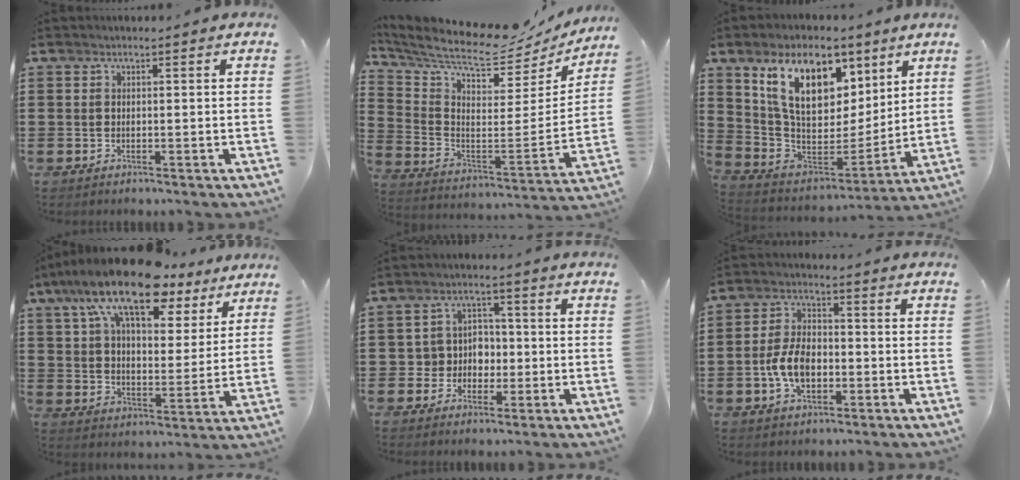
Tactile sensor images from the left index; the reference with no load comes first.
{"total": 8.3, "force": [7.5, 1.6, 3.3], "torque": [-0.096, -0.068, 0.121]}
{"total": 13.7, "force": [7.8, 7.9, 8.1], "torque": [-0.167, -0.014, 0.150]}
{"total": 15.9, "force": [11.8, 4.6, 9.6], "torque": [-0.192, -0.045, 0.206]}
{"total": 4.7, "force": [-0.9, 4.4, 1.2], "torque": [-0.042, 0.012, -0.020]}
{"total": 7.0, "force": [-1.9, 4.1, 5.3], "torque": [-0.120, 0.005, -0.039]}